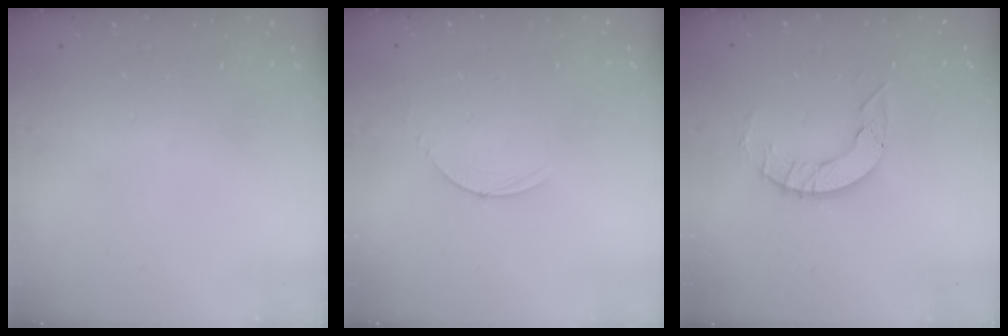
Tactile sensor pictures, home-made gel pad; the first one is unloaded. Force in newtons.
{"total": 2.8, "press": 2.8, "slide": 0.3}
{"total": 7.1, "press": 7.0, "slide": 0.7}